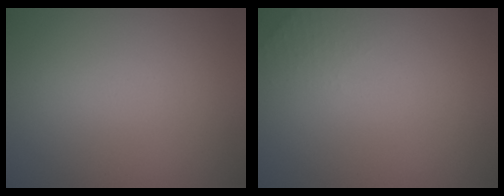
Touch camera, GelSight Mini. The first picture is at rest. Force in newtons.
{"total": 1.0, "press": 0.9, "slide": 0.3}